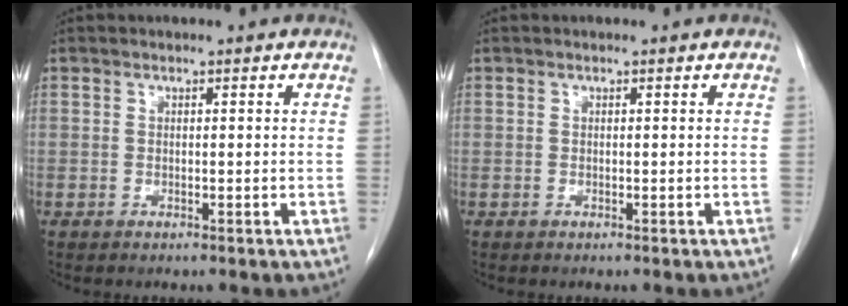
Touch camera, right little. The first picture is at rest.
{"total": 0.0}